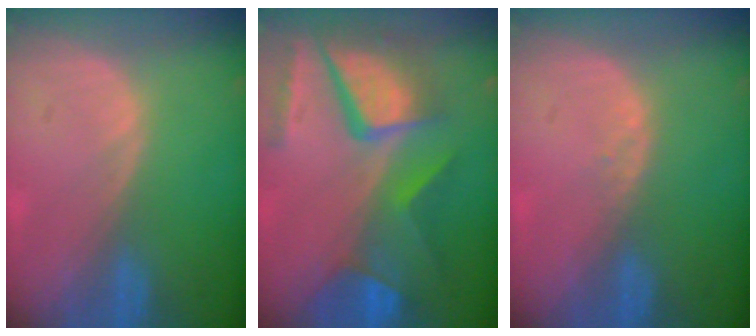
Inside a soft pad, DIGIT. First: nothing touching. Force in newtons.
{"total": 11.8, "press": 9.8, "slide": 6.6}
{"total": 1.1, "press": 0.8, "slide": 0.7}